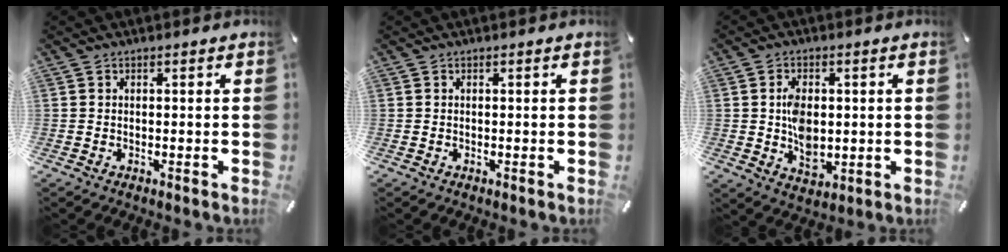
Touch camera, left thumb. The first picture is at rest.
{"total": 0.0}
{"total": 8.2, "force": [0.4, 5.8, 5.8], "torque": [-0.092, -0.002, 0.006]}